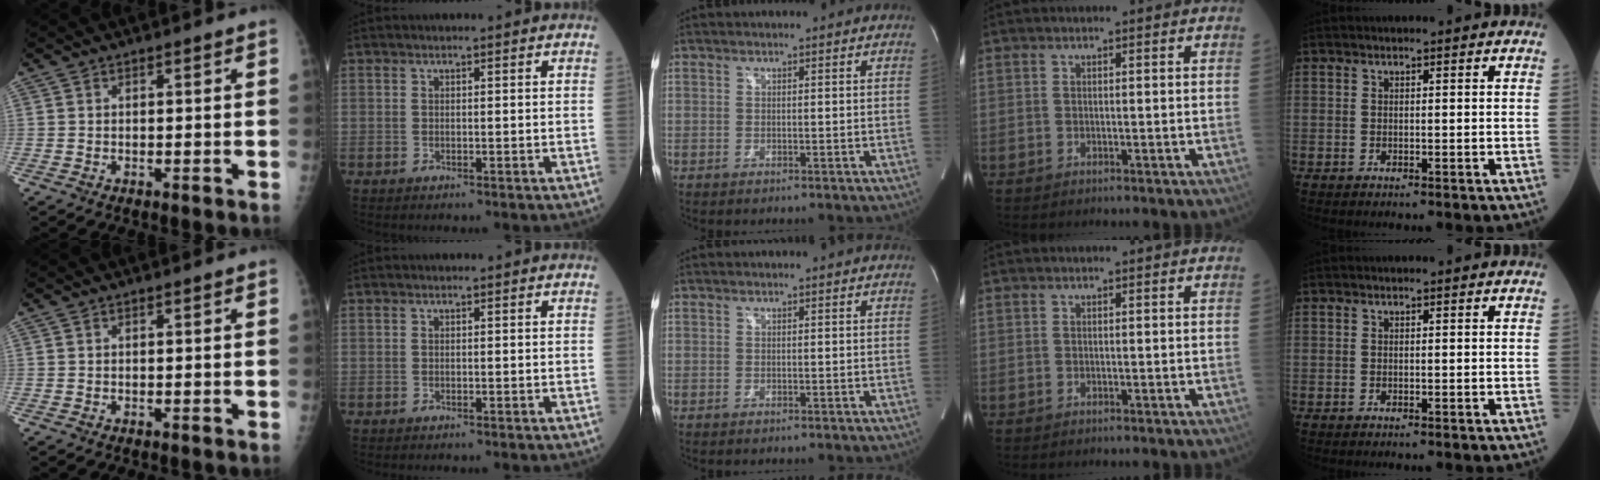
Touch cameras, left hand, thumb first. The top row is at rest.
{}